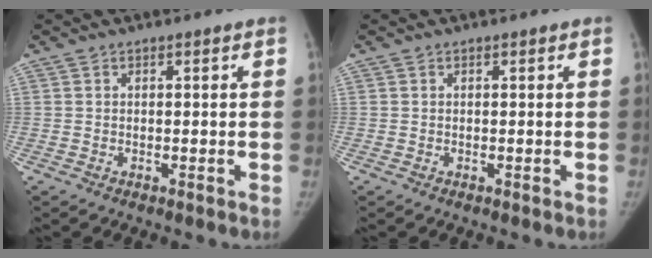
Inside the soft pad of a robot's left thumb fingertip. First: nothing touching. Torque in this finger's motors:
{"motor_torque": [-0.10, 0.10, 0.20, -0.21, 0.00]}